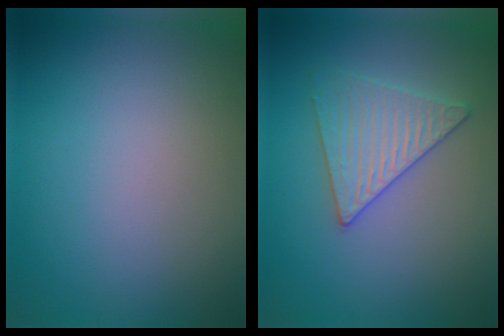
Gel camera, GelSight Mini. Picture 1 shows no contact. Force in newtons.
{"total": 3.5, "press": 3.4, "slide": 0.6}